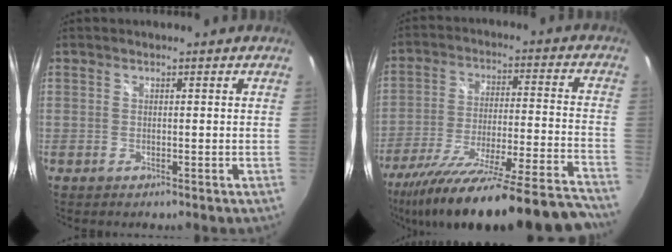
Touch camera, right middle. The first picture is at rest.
{"total": 33.4, "force": [-29.8, 1.0, 15.2], "torque": [-0.239, -0.094, -0.443]}